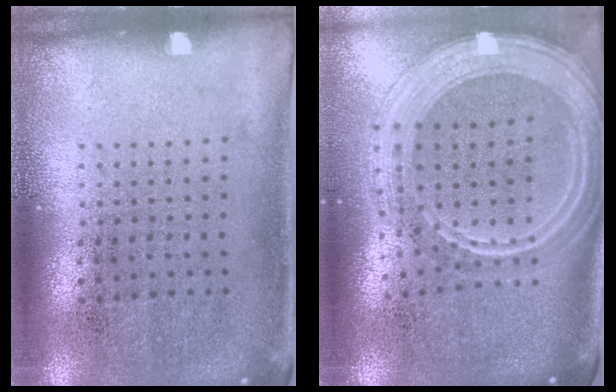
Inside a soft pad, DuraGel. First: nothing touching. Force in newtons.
{"total": 3.1, "press": 2.5, "slide": 1.8}